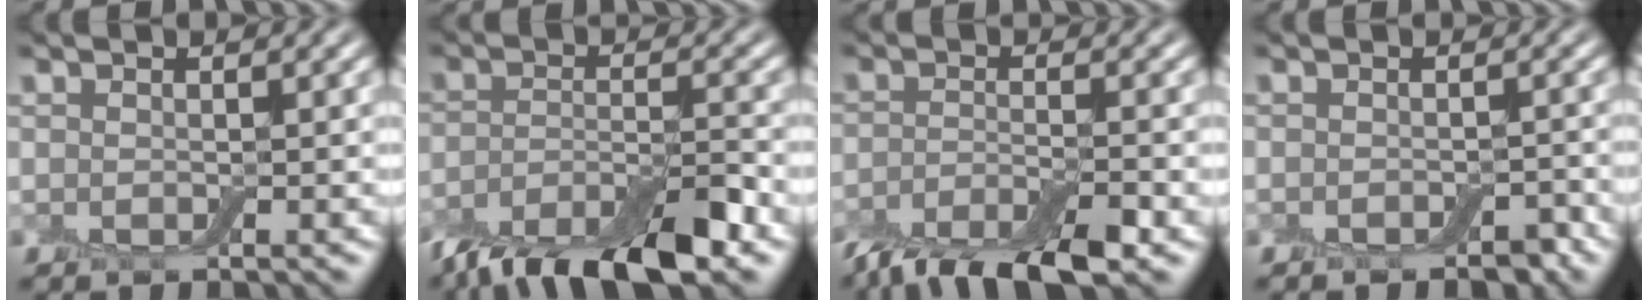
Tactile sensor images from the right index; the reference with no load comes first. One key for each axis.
{"total": 8.8, "fx": -6.5, "fy": 2.6, "fz": 5.3, "tx": -0.087, "ty": -0.008, "tz": -0.120}
{"total": 7.1, "fx": -5.3, "fy": 2.1, "fz": 4.3, "tx": -0.070, "ty": -0.009, "tz": -0.099}
{"total": 2.2, "fx": -1.8, "fy": 0.9, "fz": 0.8, "tx": -0.010, "ty": -0.004, "tz": -0.028}